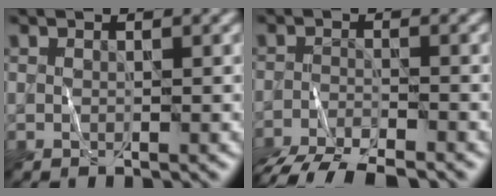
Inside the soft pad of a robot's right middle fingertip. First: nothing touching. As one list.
[{"total": 6.3, "force": [-5.5, 1.3, 2.8], "torque": [-0.052, -0.025, -0.095]}]